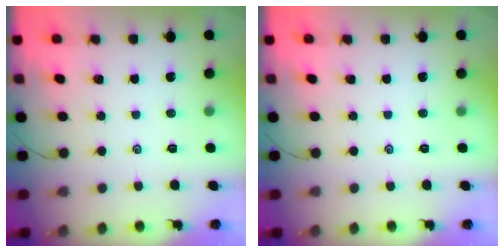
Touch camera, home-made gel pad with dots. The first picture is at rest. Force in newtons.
{"total": 0.0}